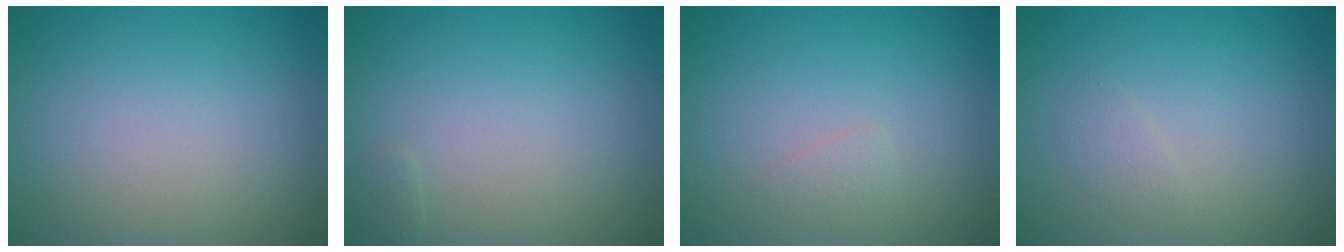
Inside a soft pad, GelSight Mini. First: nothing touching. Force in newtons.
{"total": 0.5, "press": 0.5, "slide": 0.0}
{"total": 0.7, "press": 0.7, "slide": 0.0}
{"total": 0.8, "press": 0.8, "slide": 0.1}